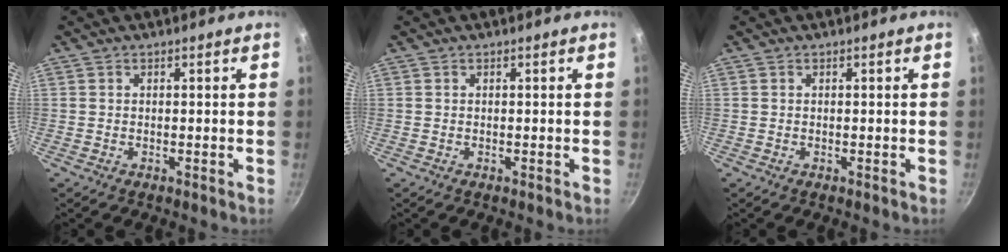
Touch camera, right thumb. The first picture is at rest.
{"total": 0.0}
{"total": 0.0}